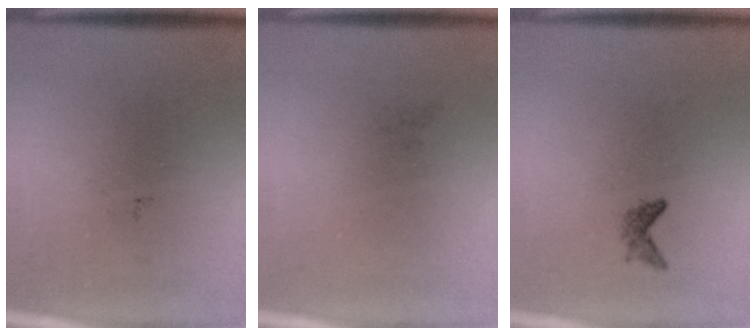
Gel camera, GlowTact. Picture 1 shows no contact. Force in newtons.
{"total": 0.0}
{"total": 1.1}